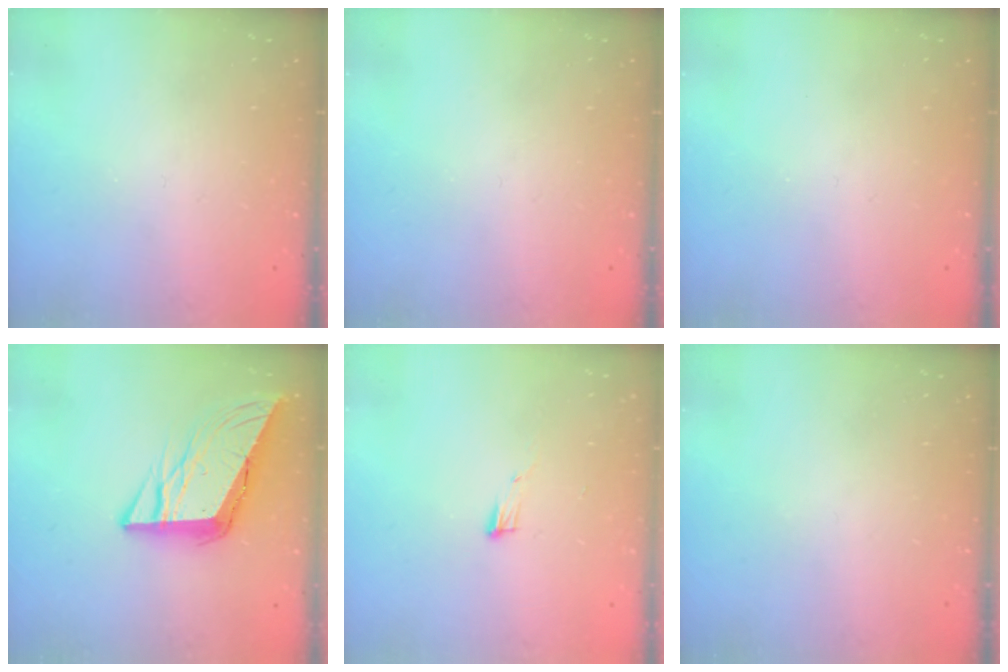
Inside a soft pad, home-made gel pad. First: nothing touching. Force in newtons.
{"total": 0.0}
{"total": 0.0}
{"total": 11.4, "press": 11.2, "slide": 1.9}
{"total": 5.1, "press": 4.9, "slide": 1.1}
{"total": 0.0}